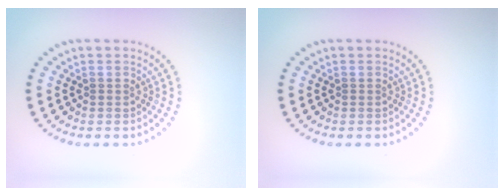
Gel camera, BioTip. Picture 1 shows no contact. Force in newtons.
{"total": 0.0}